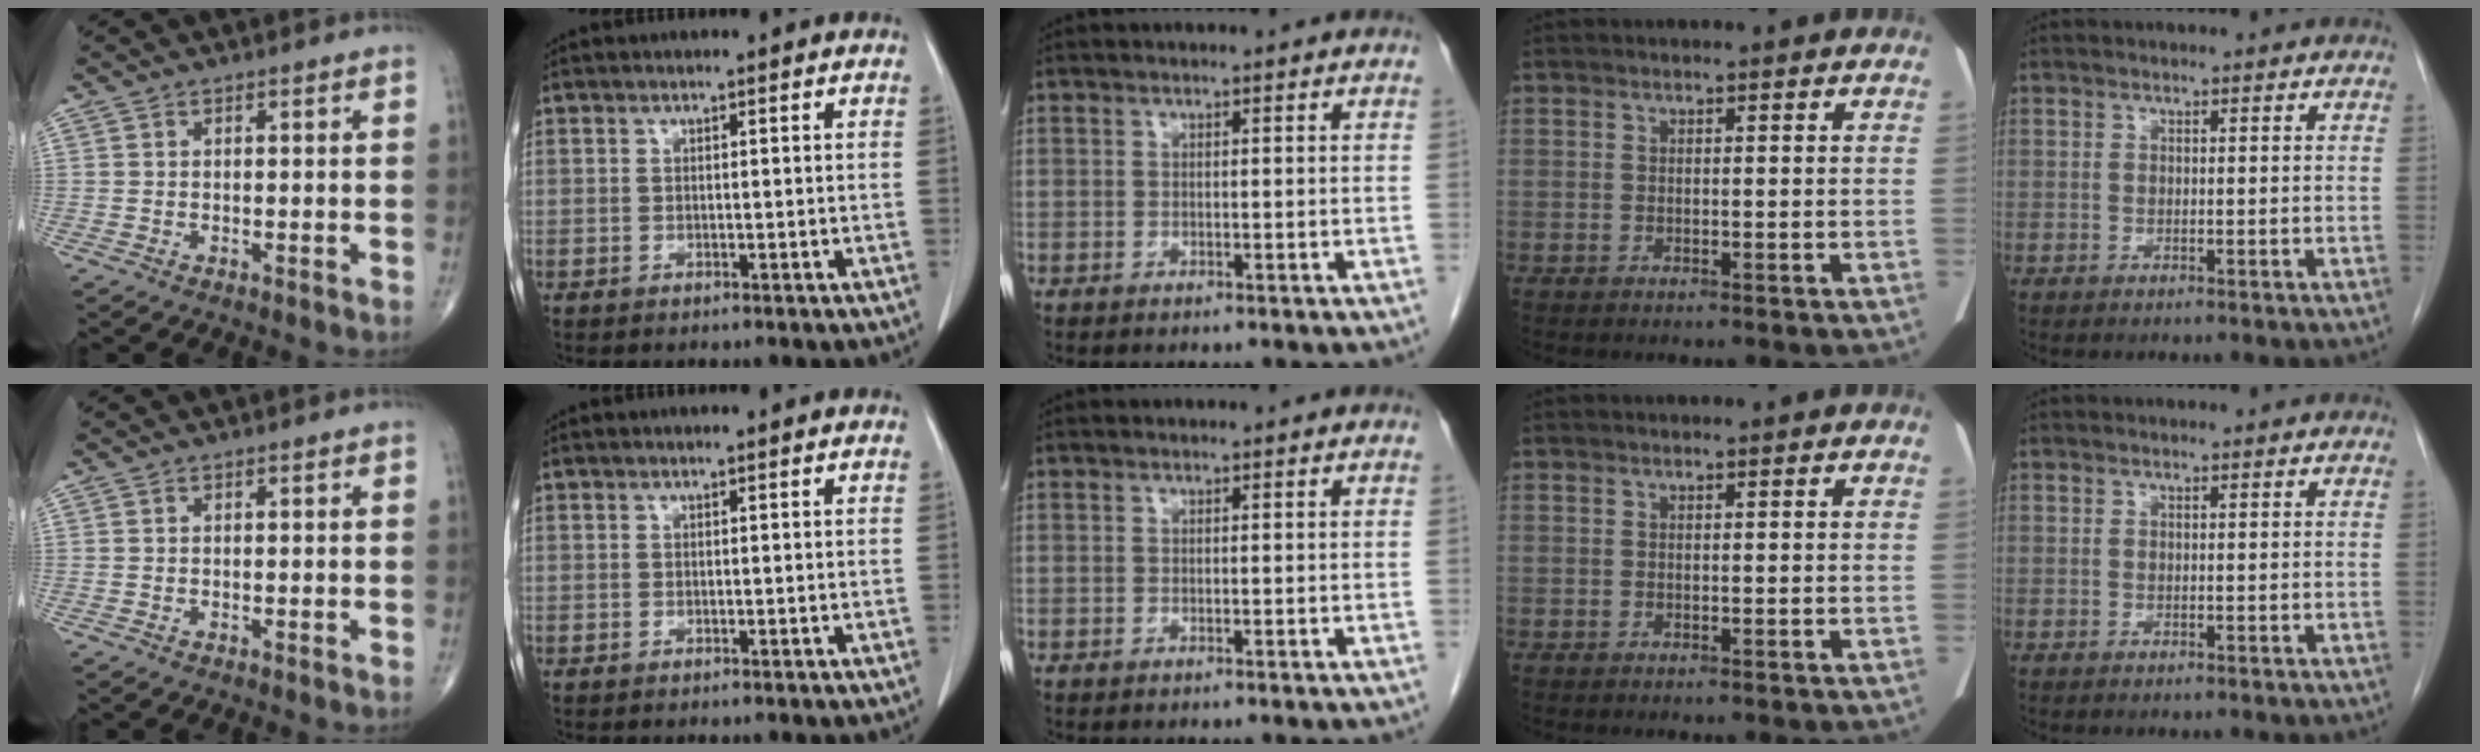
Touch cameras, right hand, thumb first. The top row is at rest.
{}